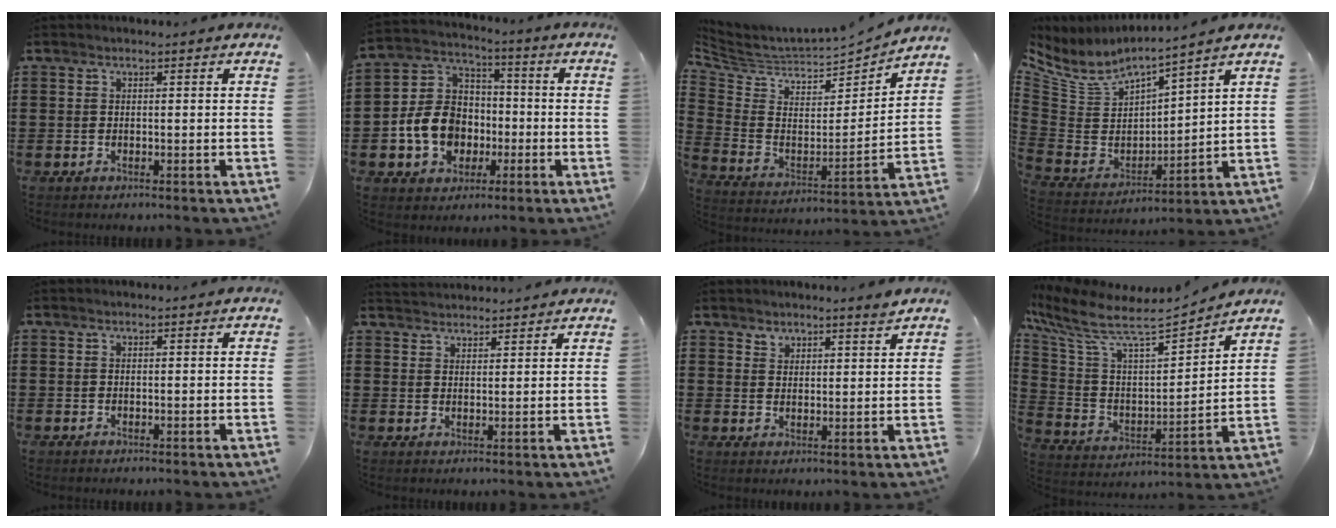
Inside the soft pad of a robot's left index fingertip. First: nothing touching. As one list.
[{"total": 9.8, "force": [-2.4, 8.4, 4.5], "torque": [-0.138, 0.021, -0.047]}, {"total": 4.5, "force": [4.4, 1.0, 0.7], "torque": [-0.045, -0.046, 0.073]}, {"total": 5.3, "force": [4.6, 1.5, 2.1], "torque": [-0.071, -0.044, 0.077]}, {"total": 0.0}, {"total": 2.6, "force": [2.6, -0.2, -0.3], "torque": [-0.001, -0.007, 0.050]}, {"total": 3.1, "force": [3.1, 0.3, 0.1], "torque": [-0.010, -0.007, 0.059]}, {"total": 8.1, "force": [6.9, 1.3, 4.0], "torque": [-0.111, -0.060, 0.111]}]